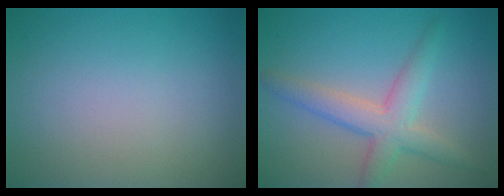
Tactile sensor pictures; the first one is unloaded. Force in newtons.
{"total": 4.2, "press": 4.2, "slide": 0.1}